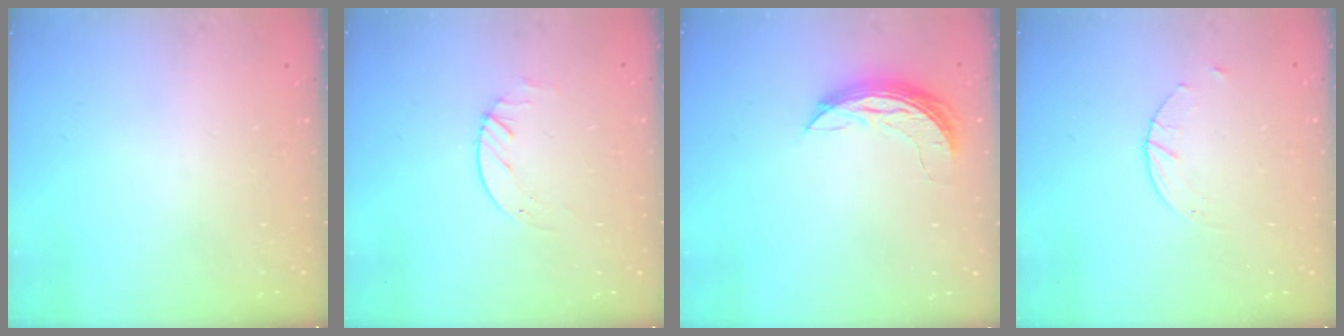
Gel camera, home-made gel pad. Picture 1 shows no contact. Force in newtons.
{"total": 1.7, "press": 1.7, "slide": 0.2}
{"total": 7.2, "press": 7.2, "slide": 0.7}
{"total": 2.6, "press": 2.6, "slide": 0.4}